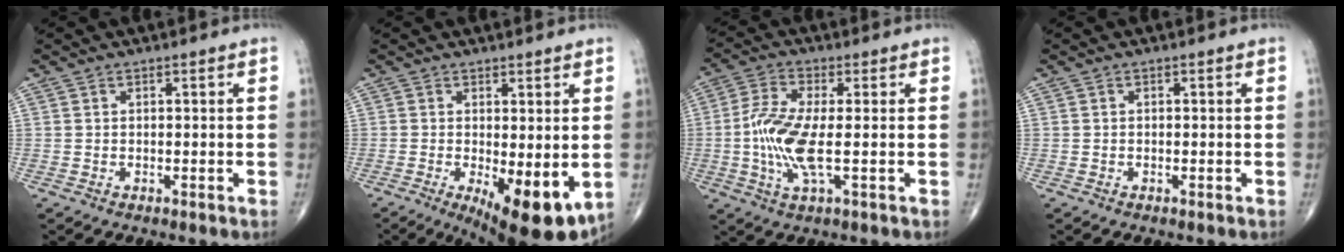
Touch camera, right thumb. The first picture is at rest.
{"total": 11.6, "force": [-2.9, 4.0, 10.5], "torque": [-0.145, -0.025, -0.030]}
{"total": 9.9, "force": [-1.0, 2.7, 9.5], "torque": [-0.221, -0.001, -0.026]}
{"total": 0.0}